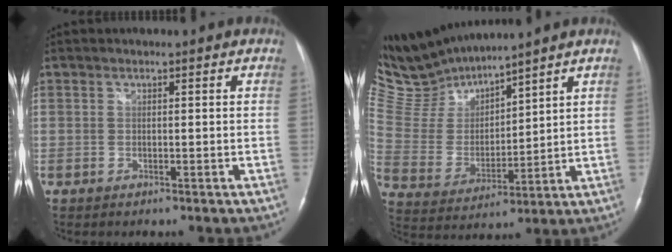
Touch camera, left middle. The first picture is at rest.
{"total": 11.3, "force": [11.1, 0.6, 1.7], "torque": [-0.065, 0.005, 0.245]}